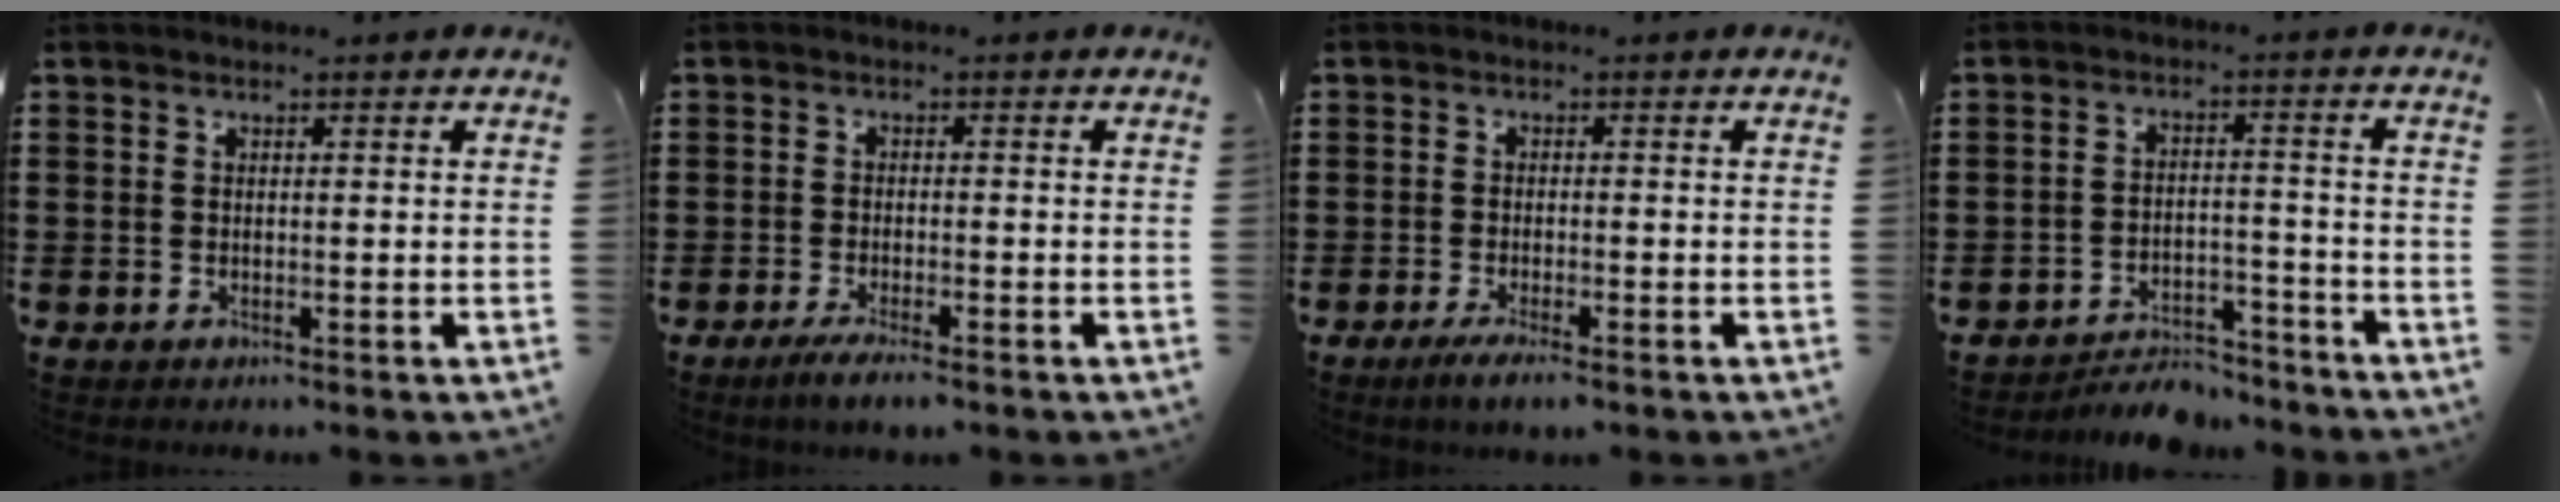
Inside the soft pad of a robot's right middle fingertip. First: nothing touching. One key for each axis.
{"total": 2.5, "fx": -2.0, "fy": 0.1, "fz": 1.5, "tx": -0.024, "ty": 0.002, "tz": -0.037}
{"total": 2.2, "fx": -1.7, "fy": 0.2, "fz": 1.5, "tx": -0.024, "ty": 0.002, "tz": -0.031}
{"total": 5.0, "fx": -4.8, "fy": 1.0, "fz": 0.7, "tx": -0.014, "ty": 0.011, "tz": -0.099}